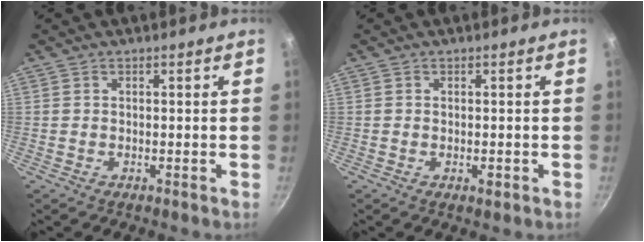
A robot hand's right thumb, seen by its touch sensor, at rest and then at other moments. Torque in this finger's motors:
{"motor_torque": [-0.29, 0.07, -0.23, 0.03, -0.03]}